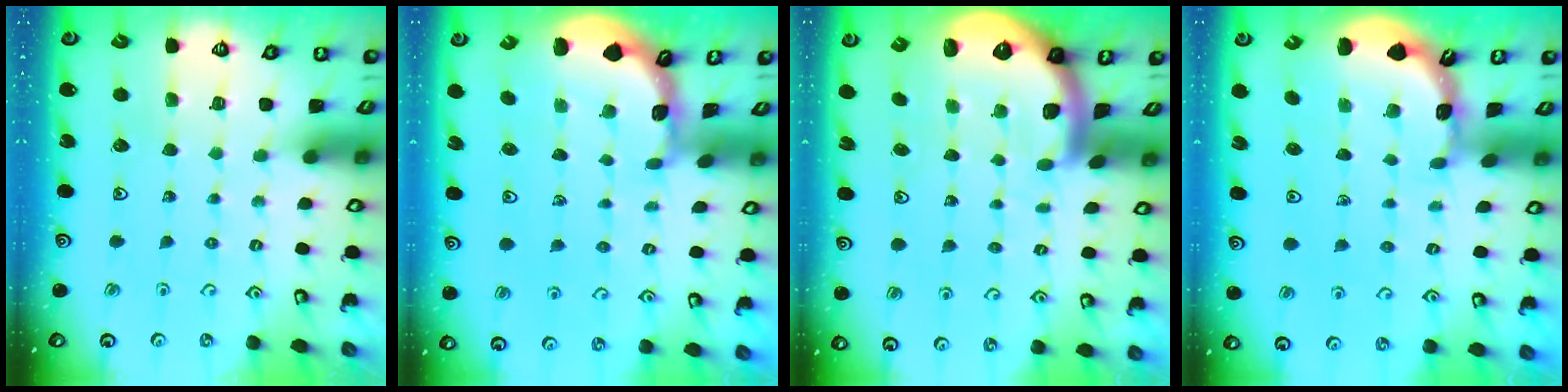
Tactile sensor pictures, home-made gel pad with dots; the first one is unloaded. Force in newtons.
{"total": 1.5, "press": 1.5, "slide": 0.2}
{"total": 2.5, "press": 2.5, "slide": 0.6}
{"total": 1.8, "press": 1.8, "slide": 0.1}